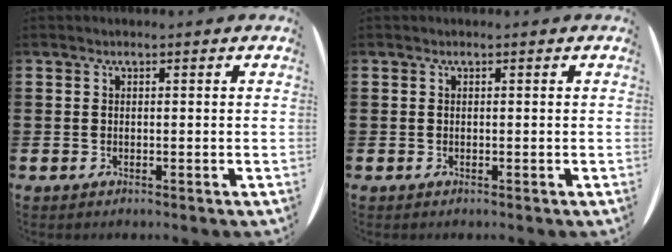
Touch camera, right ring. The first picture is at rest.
{"total": 0.0}